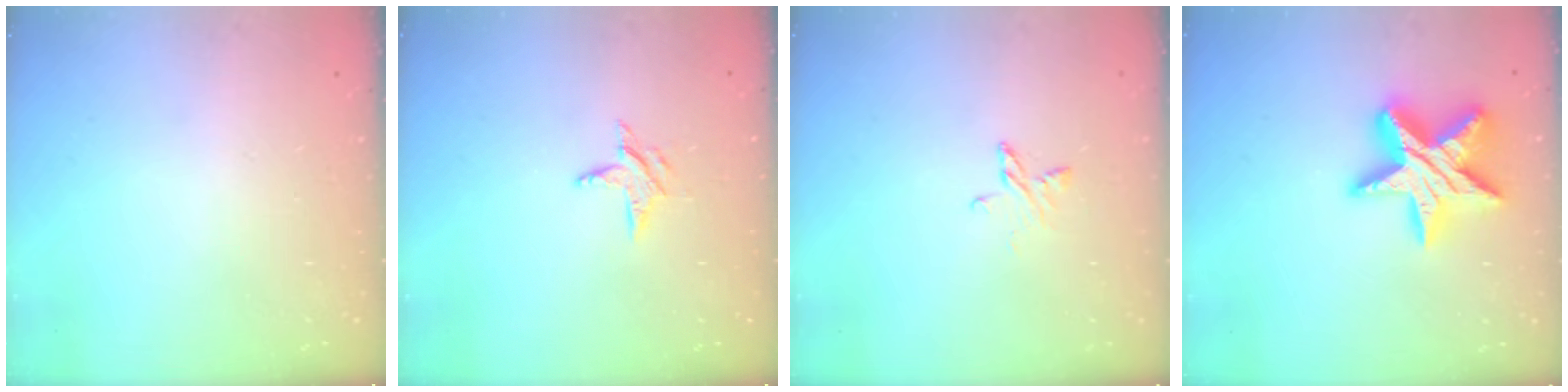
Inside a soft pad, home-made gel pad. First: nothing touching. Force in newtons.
{"total": 5.9, "press": 5.9, "slide": 0.6}
{"total": 3.9, "press": 3.9, "slide": 0.3}
{"total": 19.0, "press": 18.9, "slide": 1.7}